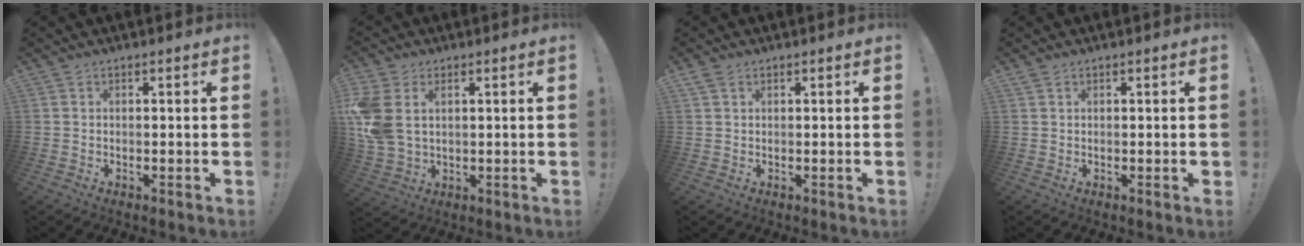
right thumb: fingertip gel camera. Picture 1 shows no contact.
{"total": 9.9, "force": [2.9, 6.8, 6.5], "torque": [-0.132, -0.010, 0.059]}
{"total": 1.9, "force": [1.1, 1.1, 1.1], "torque": [-0.023, 0.003, 0.022]}
{"total": 0.8, "force": [0.5, 0.2, 0.6], "torque": [-0.005, -0.002, 0.007]}